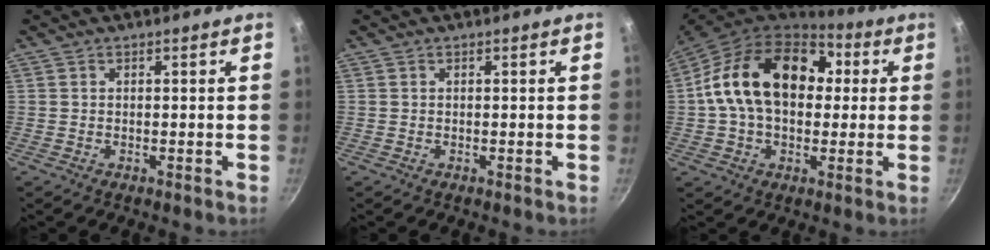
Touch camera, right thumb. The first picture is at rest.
{"total": 0.0}
{"total": 21.0, "force": [3.3, 14.4, 14.9], "torque": [-0.223, 0.033, 0.040]}